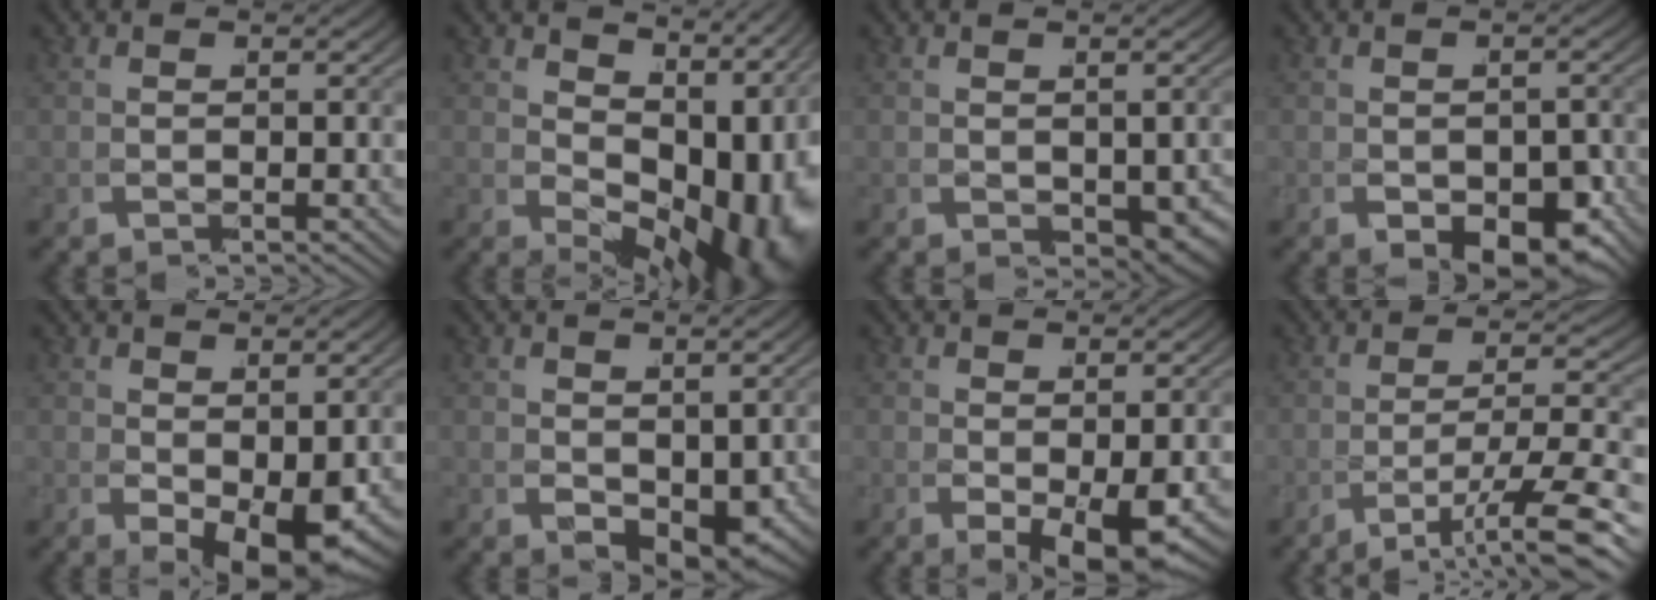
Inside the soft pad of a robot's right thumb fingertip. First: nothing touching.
{"total": 11.3, "force": [-1.1, 6.1, 9.4], "torque": [-0.141, -0.010, 0.000]}
{"total": 2.7, "force": [-0.4, 1.8, 1.9], "torque": [-0.029, -0.016, 0.007]}
{"total": 4.4, "force": [-2.0, 2.1, 3.2], "torque": [-0.060, -0.020, -0.015]}
{"total": 4.6, "force": [-0.8, 1.8, 4.1], "torque": [-0.076, -0.019, 0.000]}
{"total": 2.8, "force": [0.0, 1.6, 2.3], "torque": [-0.047, -0.018, 0.011]}
{"total": 3.7, "force": [-0.9, 1.1, 3.4], "torque": [-0.064, -0.016, -0.004]}
{"total": 5.9, "force": [-2.7, 0.7, 5.1], "torque": [-0.088, -0.001, -0.044]}